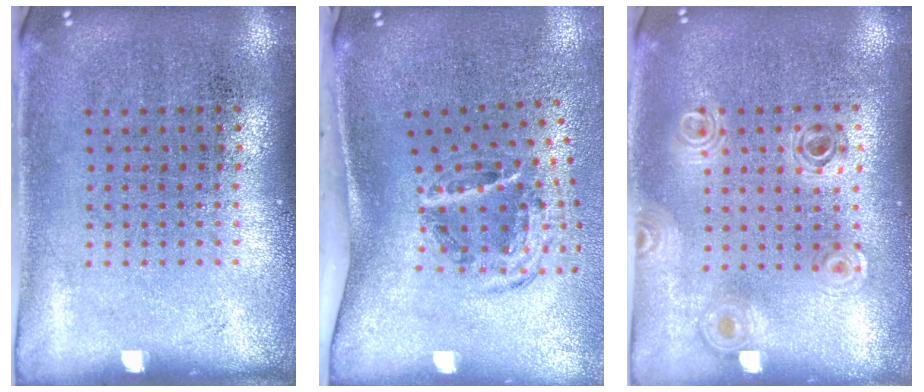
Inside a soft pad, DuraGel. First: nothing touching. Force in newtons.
{"total": 1.9, "press": 1.2, "slide": 1.4}
{"total": 0.9, "press": 0.9, "slide": 0.2}